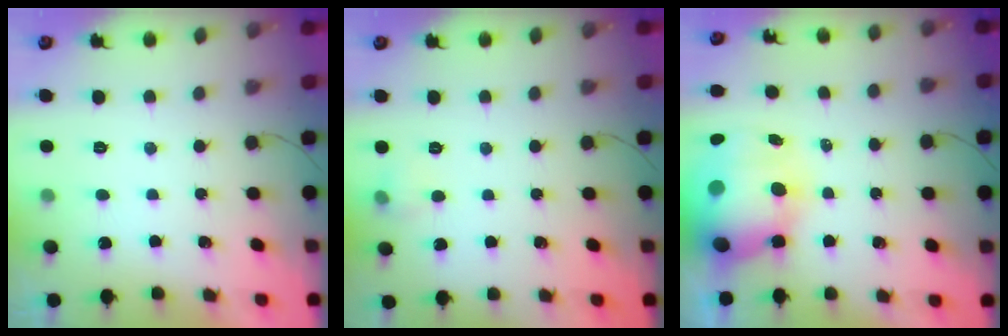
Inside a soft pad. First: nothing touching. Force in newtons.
{"total": 5.0, "press": 3.7, "slide": 3.5}
{"total": 15.8, "press": 15.3, "slide": 3.8}